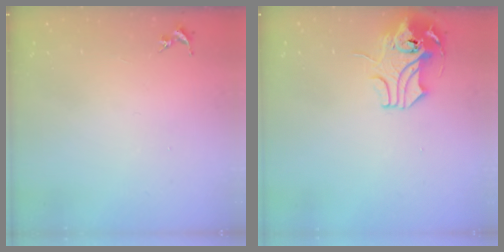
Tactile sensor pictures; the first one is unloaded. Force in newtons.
{"total": 12.2, "press": 12.1, "slide": 1.7}